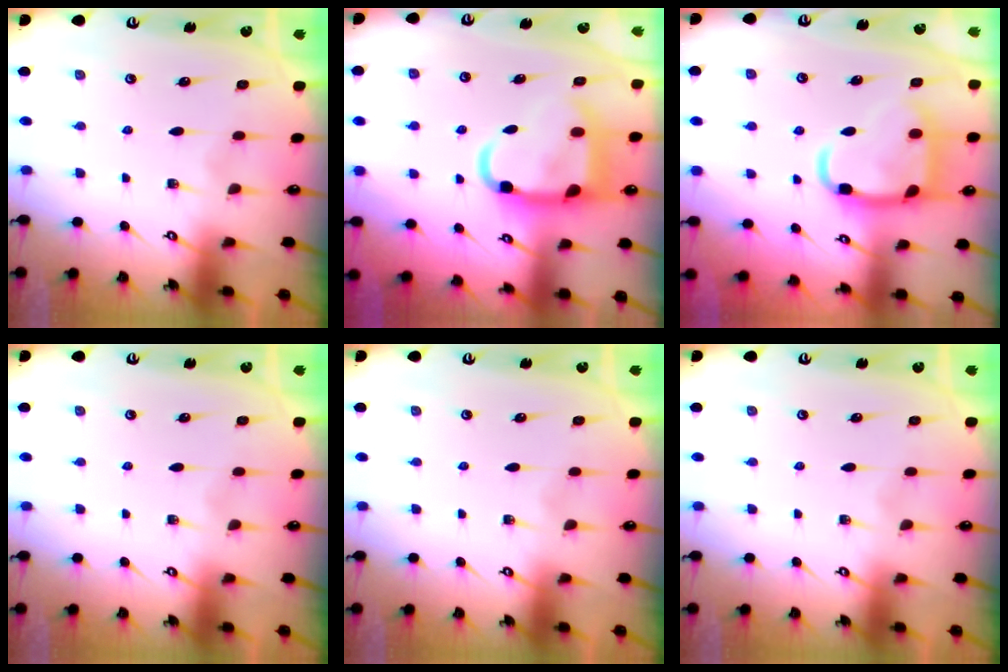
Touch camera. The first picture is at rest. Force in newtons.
{"total": 14.4, "press": 14.3, "slide": 1.8}
{"total": 15.9, "press": 15.8, "slide": 1.3}
{"total": 0.0}
{"total": 0.0}
{"total": 0.0}